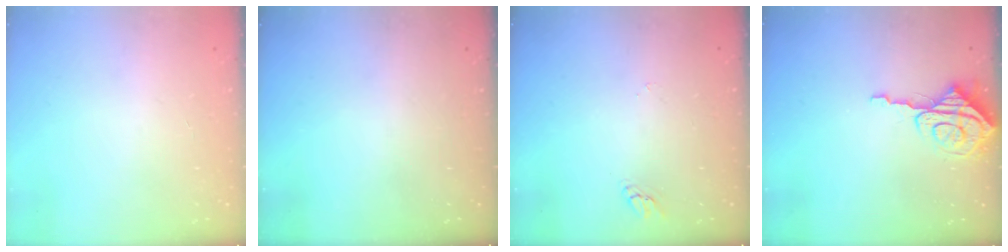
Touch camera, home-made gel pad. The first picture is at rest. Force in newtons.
{"total": 0.0}
{"total": 2.0, "press": 2.0, "slide": 0.2}
{"total": 7.8, "press": 7.7, "slide": 0.7}